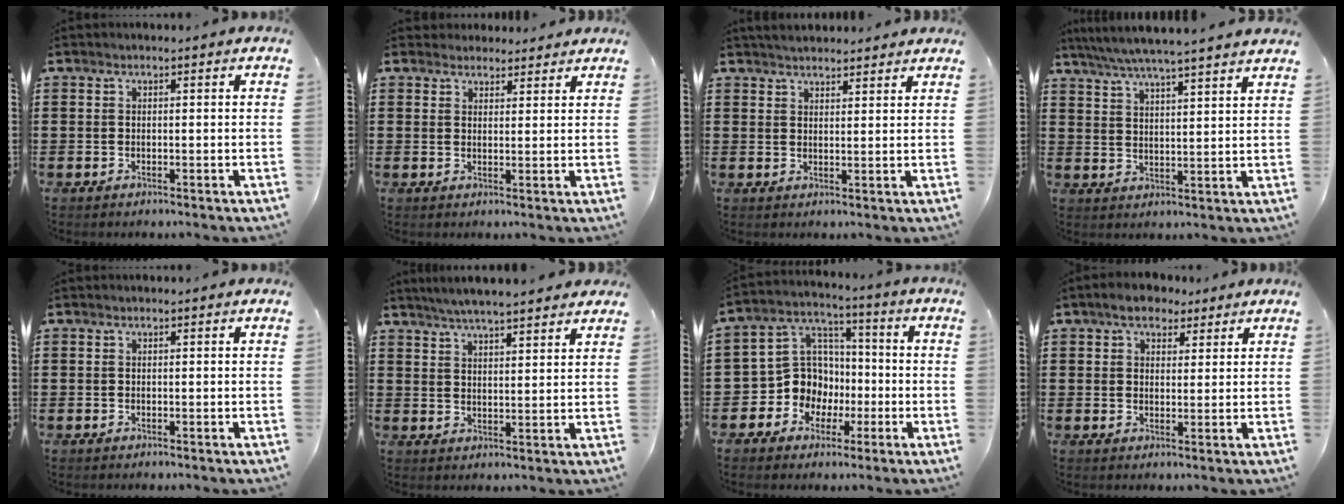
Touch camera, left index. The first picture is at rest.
{"total": 2.7, "force": [2.5, 0.9, 0.0], "torque": [-0.007, 0.001, 0.049]}
{"total": 2.7, "force": [2.7, 0.0, 0.3], "torque": [-0.011, -0.002, 0.052]}
{"total": 5.2, "force": [4.8, -0.4, 2.1], "torque": [-0.058, -0.025, 0.082]}
{"total": 0.0}
{"total": 4.7, "force": [4.4, 0.0, 1.5], "torque": [-0.043, -0.012, 0.078]}
{"total": 9.7, "force": [-2.4, 9.0, 2.5], "torque": [-0.102, 0.007, -0.044]}
{"total": 4.5, "force": [3.3, 2.5, 1.8], "torque": [-0.040, 0.009, 0.061]}